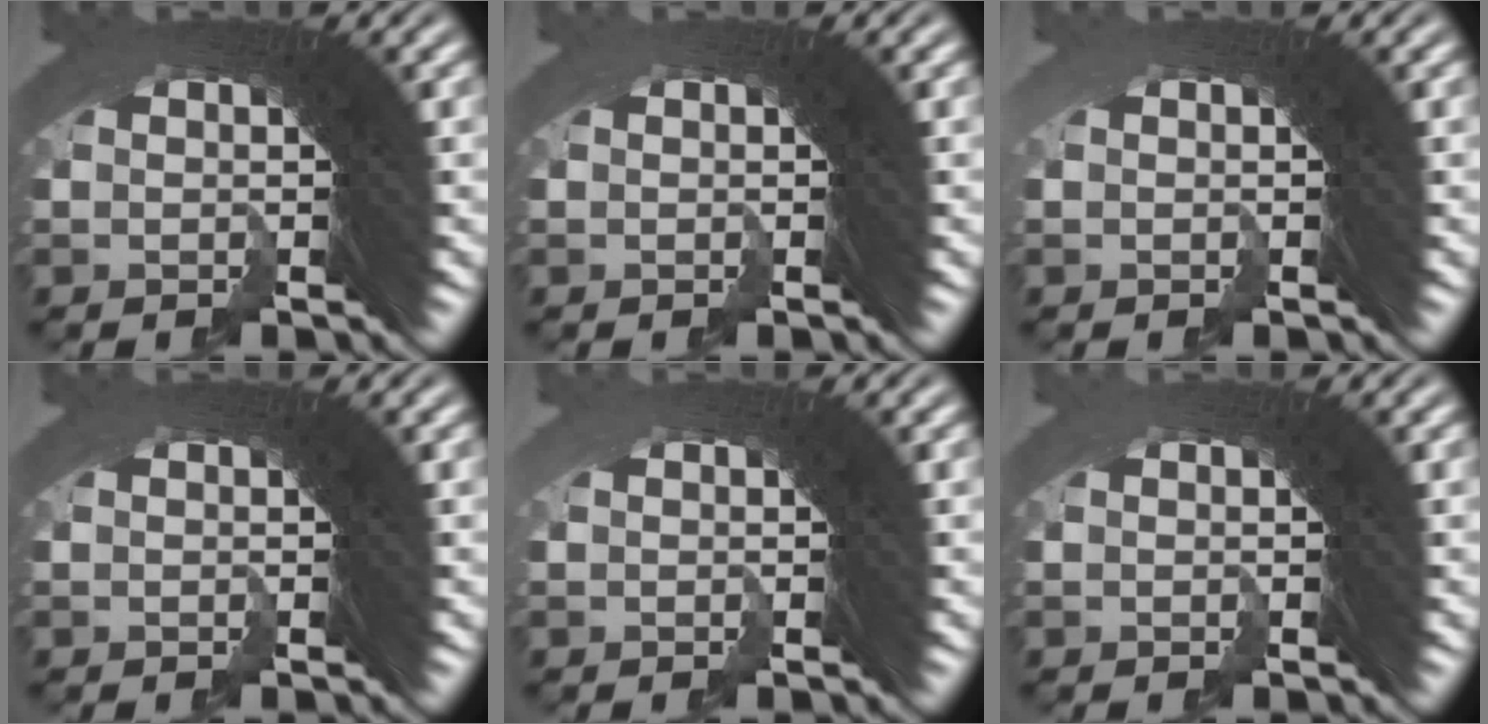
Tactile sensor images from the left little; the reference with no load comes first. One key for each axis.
{"total": 0.9, "fx": -0.2, "fy": -0.6, "fz": -0.7, "tx": 0.012, "ty": 0.000, "tz": -0.003}
{"total": 1.8, "fx": -0.2, "fy": -1.0, "fz": -1.4, "tx": 0.028, "ty": -0.001, "tz": -0.003}
{"total": 0.0}
{"total": 1.5, "fx": -0.2, "fy": -0.8, "fz": -1.2, "tx": 0.024, "ty": -0.001, "tz": -0.003}
{"total": 1.0, "fx": -0.2, "fy": -0.6, "fz": -0.8, "tx": 0.012, "ty": -0.002, "tz": -0.003}